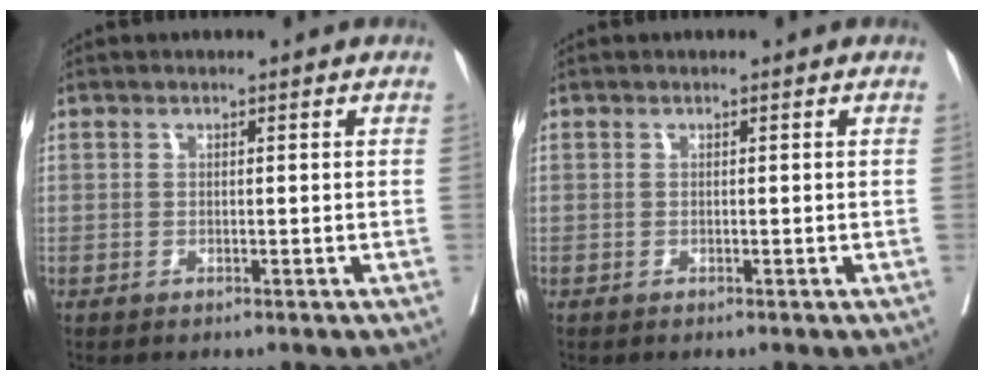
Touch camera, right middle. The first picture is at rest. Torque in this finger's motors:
{"motor_torque": [0.00, 0.00, 0.00, 0.00]}